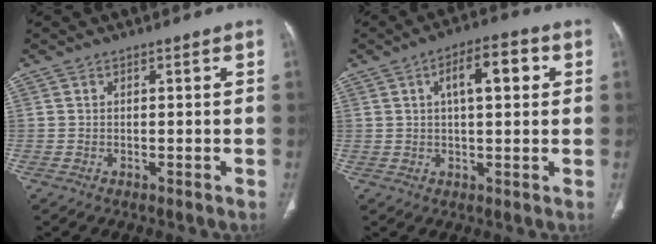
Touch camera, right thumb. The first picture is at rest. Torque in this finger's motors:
{"motor_torque": [-0.28, 1.51, 0.89, -0.65, 0.06]}